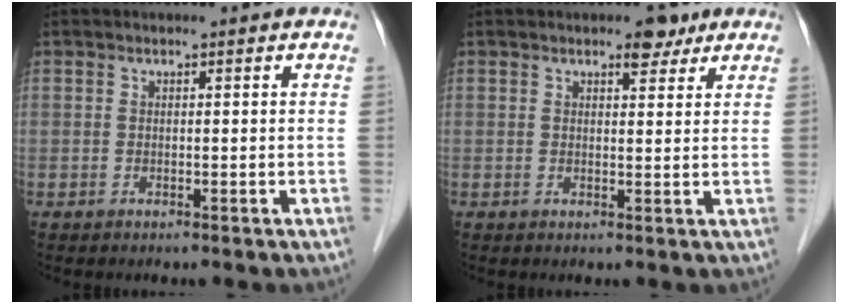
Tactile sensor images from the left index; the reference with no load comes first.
{"total": 3.1, "force": [2.2, 1.4, 1.7], "torque": [-0.021, 0.001, 0.030]}